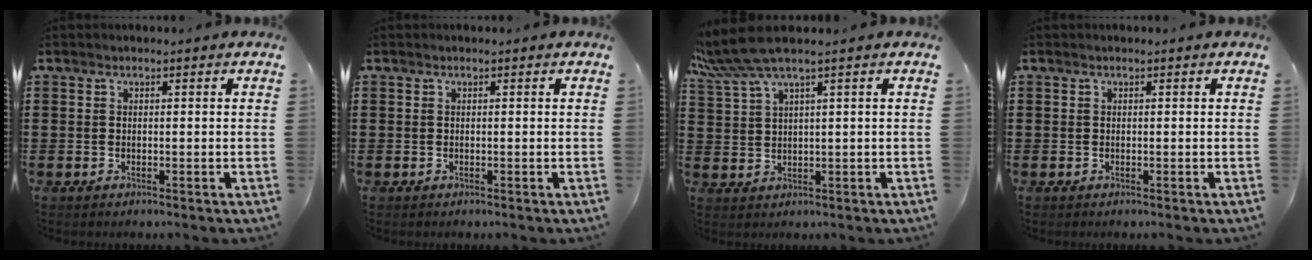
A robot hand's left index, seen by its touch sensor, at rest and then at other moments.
{"total": 0.0}
{"total": 5.5, "force": [3.8, 0.2, 4.0], "torque": [-0.104, -0.010, 0.062]}
{"total": 0.0}